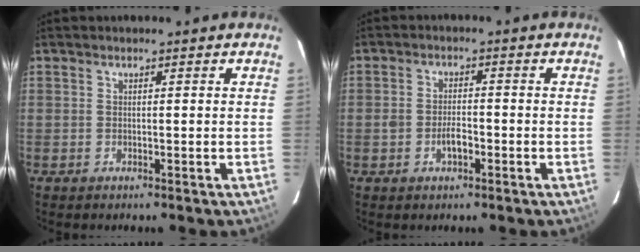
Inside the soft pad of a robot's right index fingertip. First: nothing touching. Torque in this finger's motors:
{"motor_torque": [0.08, -0.03, 0.08, 0.04]}